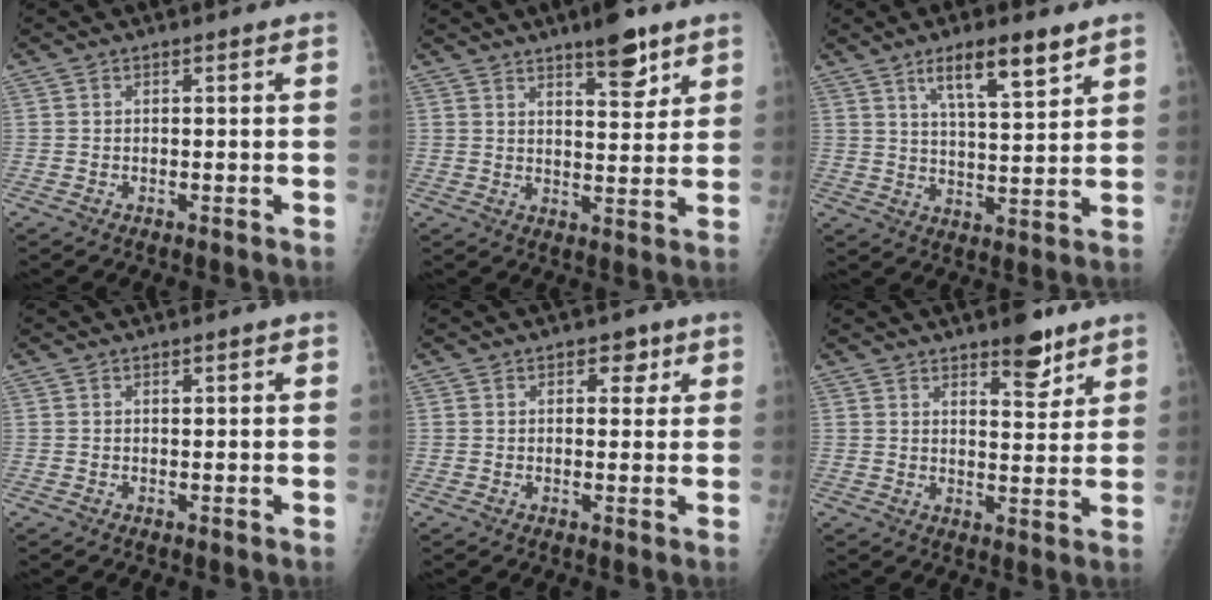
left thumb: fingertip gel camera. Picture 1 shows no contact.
{"total": 8.0, "force": [5.4, 2.5, 5.3], "torque": [-0.059, -0.033, 0.079]}
{"total": 9.7, "force": [6.0, 2.3, 7.3], "torque": [-0.109, -0.035, 0.105]}
{"total": 0.7, "force": [0.2, 0.4, 0.5], "torque": [-0.001, 0.001, 0.004]}
{"total": 3.2, "force": [1.5, 2.3, 1.7], "torque": [0.008, -0.003, 0.015]}
{"total": 7.1, "force": [5.0, 2.7, 4.3], "torque": [-0.037, -0.032, 0.070]}